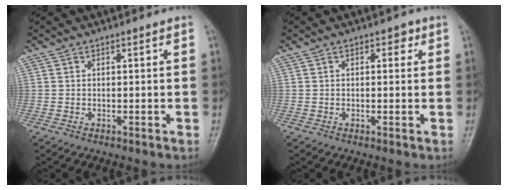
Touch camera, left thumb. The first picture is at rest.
{"total": 2.1, "force": [0.7, 1.4, 1.4], "torque": [0.003, 0.005, 0.003]}